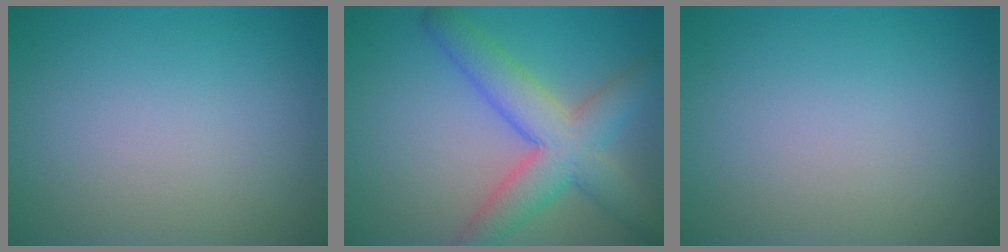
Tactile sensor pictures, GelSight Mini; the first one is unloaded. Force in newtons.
{"total": 6.8, "press": 6.8, "slide": 0.2}
{"total": 0.0}